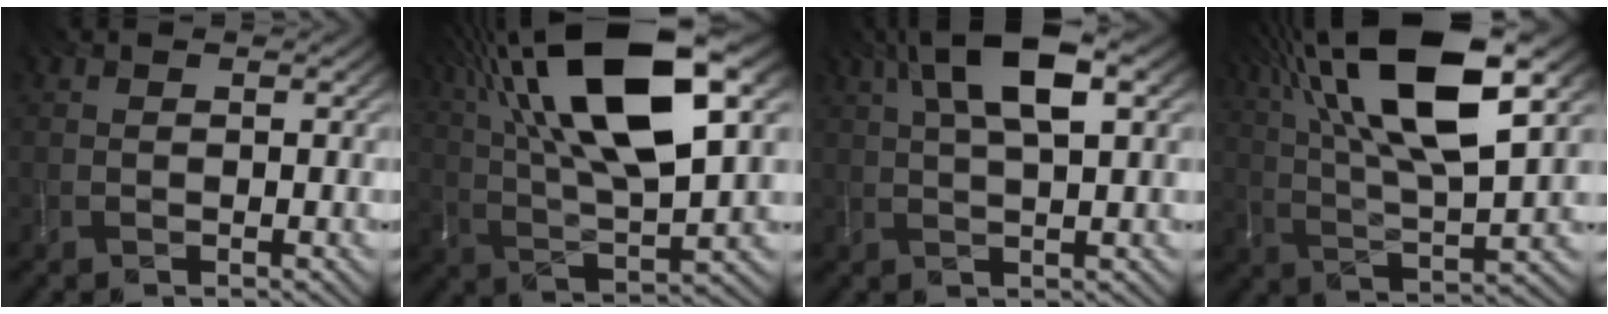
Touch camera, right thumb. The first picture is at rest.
{"total": 19.4, "force": [8.7, 6.7, 16.0], "torque": [-0.323, 0.040, 0.147]}
{"total": 9.2, "force": [3.9, 2.7, 7.9], "torque": [-0.152, 0.027, 0.067]}
{"total": 17.6, "force": [8.3, 5.6, 14.5], "torque": [-0.304, 0.032, 0.144]}